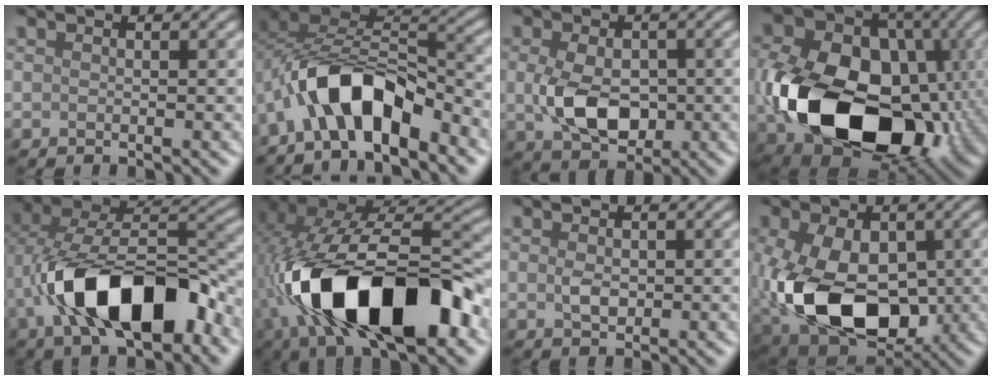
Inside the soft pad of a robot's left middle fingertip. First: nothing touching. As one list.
[{"total": 7.9, "force": [-4.6, 3.2, 5.6], "torque": [-0.090, 0.018, -0.079]}, {"total": 5.7, "force": [-0.5, 3.7, 4.4], "torque": [-0.100, -0.005, -0.001]}, {"total": 17.3, "force": [-3.5, 12.5, 11.5], "torque": [-0.222, -0.021, -0.053]}, {"total": 11.9, "force": [-4.5, 5.8, 9.3], "torque": [-0.170, 0.011, -0.074]}, {"total": 15.3, "force": [-5.1, 6.9, 12.6], "torque": [-0.229, 0.012, -0.072]}, {"total": 1.4, "force": [-0.1, 0.9, 1.2], "torque": [-0.028, 0.003, 0.001]}, {"total": 12.6, "force": [-2.1, 8.3, 9.2], "torque": [-0.198, -0.017, -0.035]}]